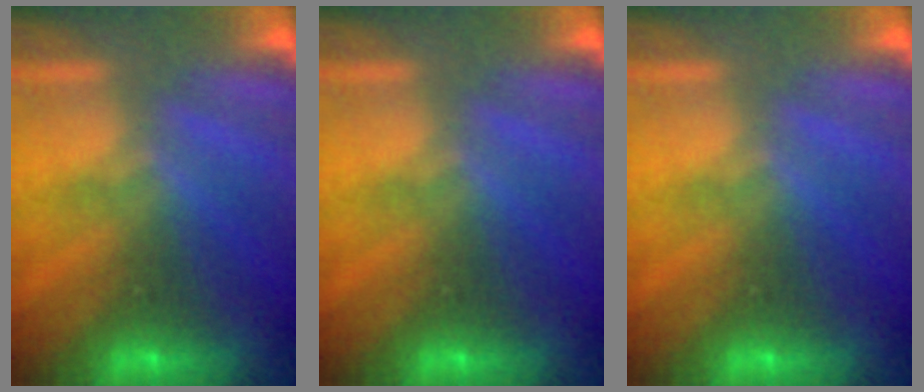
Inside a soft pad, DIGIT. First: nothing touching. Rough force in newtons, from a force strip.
{"total": 0.0}
{"total": 0.0}